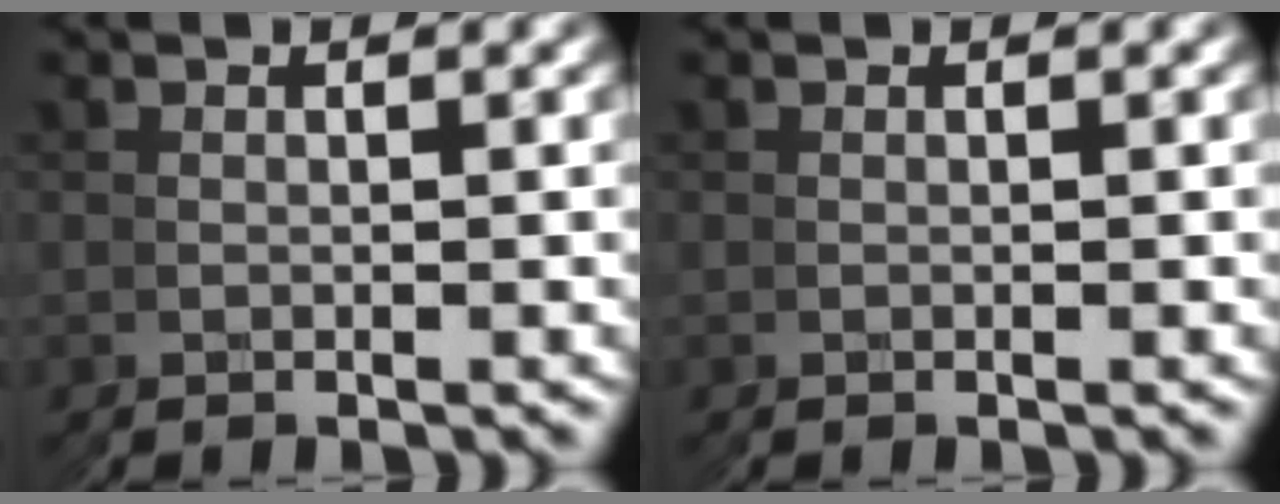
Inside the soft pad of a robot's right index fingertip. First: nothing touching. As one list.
[{"total": 0.0}]